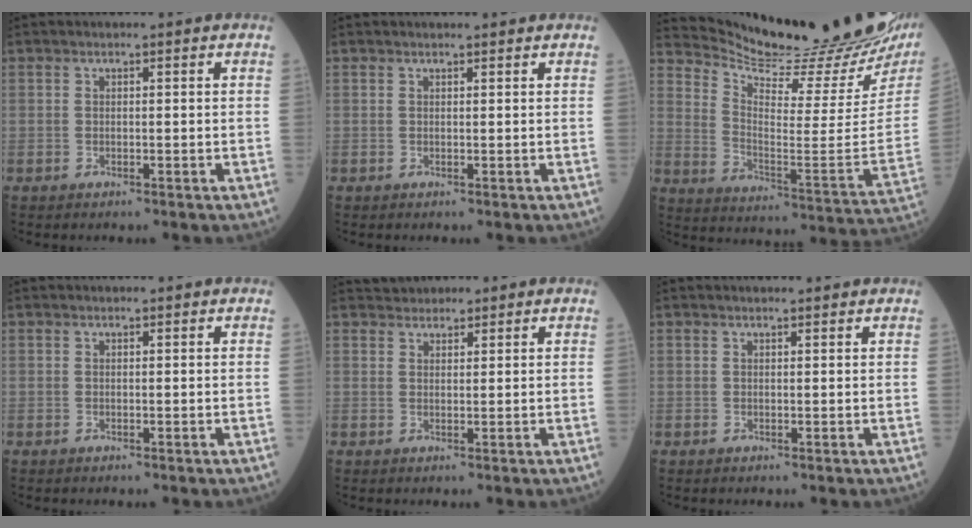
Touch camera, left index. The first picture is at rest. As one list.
[{"total": 0.9, "force": [0.9, 0.1, 0.1], "torque": [-0.010, 0.004, 0.012]}, {"total": 25.6, "force": [23.9, 1.4, 9.1], "torque": [-0.156, -0.114, 0.322]}, {"total": 0.0}, {"total": 2.8, "force": [2.5, 1.2, 0.3], "torque": [-0.007, 0.023, 0.039]}, {"total": 1.9, "force": [1.8, 0.5, 0.3], "torque": [-0.007, 0.011, 0.021]}]